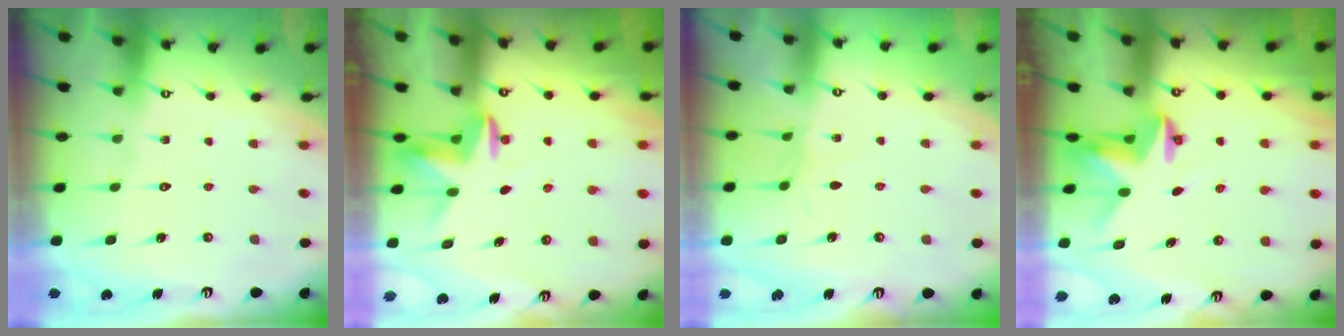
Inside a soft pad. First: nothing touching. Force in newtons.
{"total": 4.0, "press": 3.9, "slide": 0.3}
{"total": 1.9, "press": 1.9, "slide": 0.5}
{"total": 3.3, "press": 3.3, "slide": 0.2}